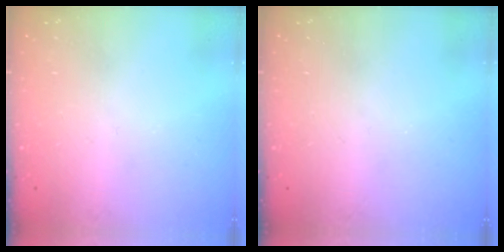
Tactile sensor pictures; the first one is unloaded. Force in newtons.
{"total": 0.0}